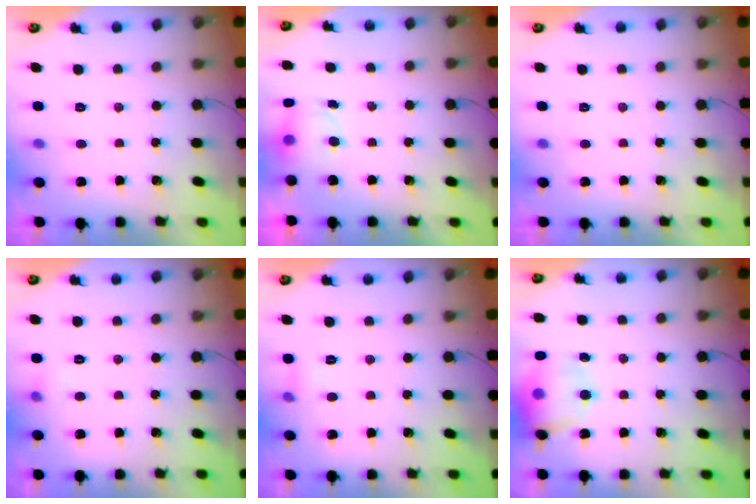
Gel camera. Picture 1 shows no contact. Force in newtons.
{"total": 4.6, "press": 4.5, "slide": 0.7}
{"total": 0.0}
{"total": 4.2, "press": 4.0, "slide": 1.3}
{"total": 5.1, "press": 4.0, "slide": 3.1}
{"total": 15.0, "press": 14.8, "slide": 2.6}